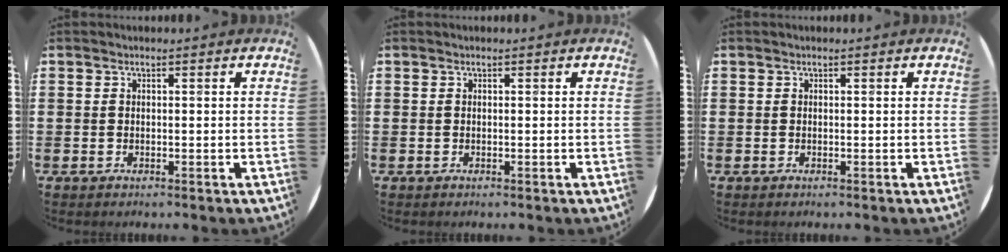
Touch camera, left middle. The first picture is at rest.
{"total": 0.0}
{"total": 0.0}